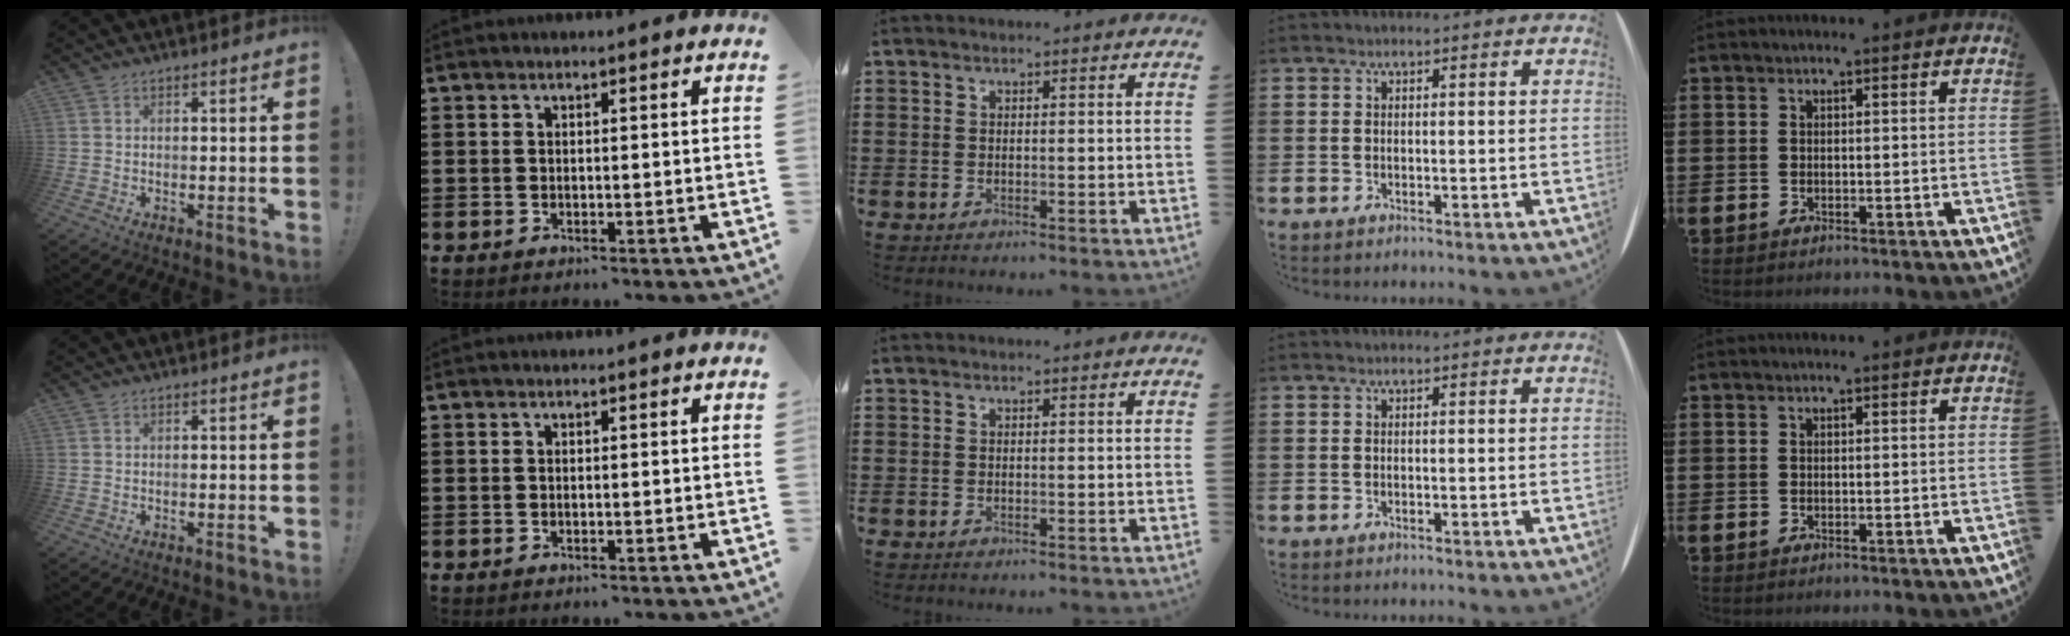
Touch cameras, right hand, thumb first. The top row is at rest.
{}